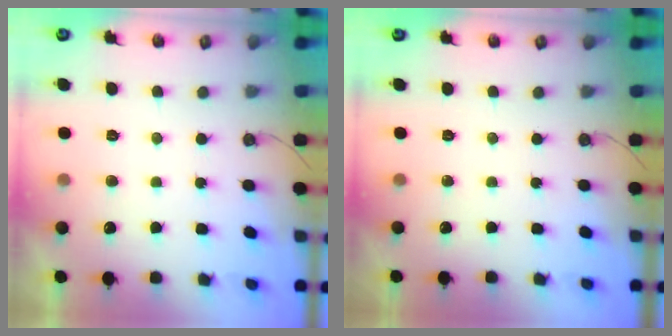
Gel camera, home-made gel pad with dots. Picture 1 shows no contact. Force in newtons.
{"total": 0.0}